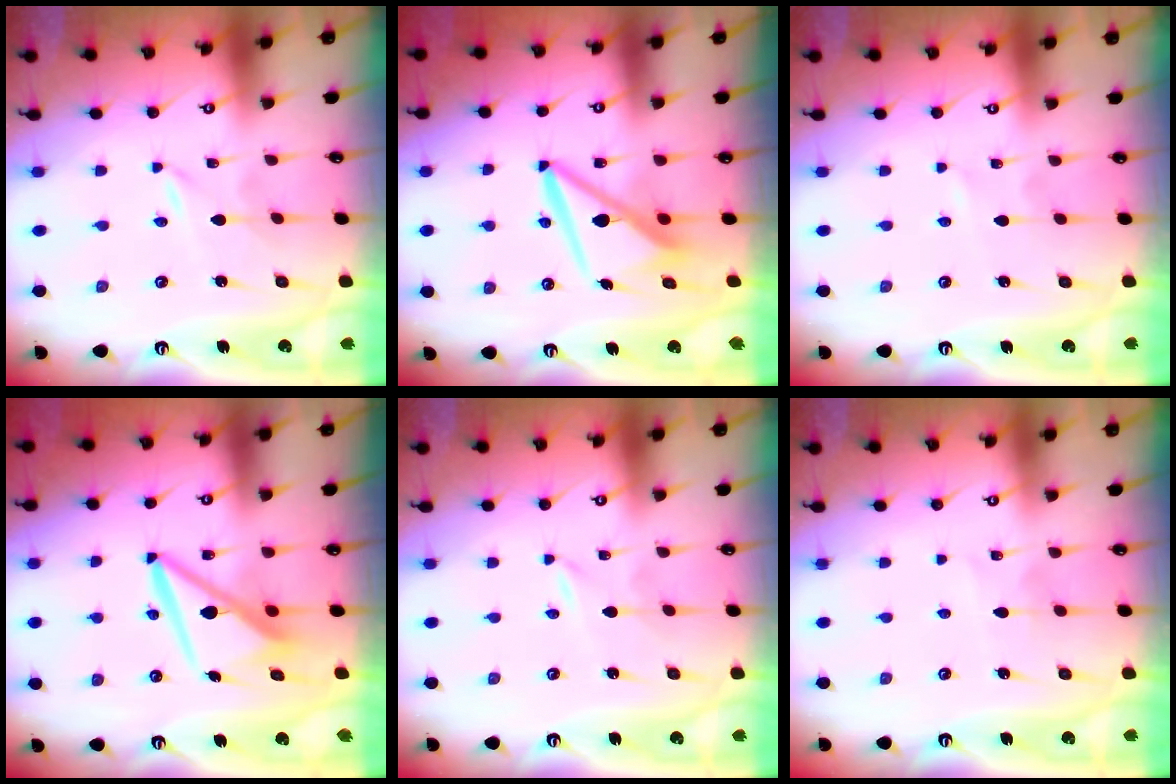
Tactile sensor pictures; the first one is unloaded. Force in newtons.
{"total": 8.9, "press": 8.9, "slide": 1.1}
{"total": 0.6, "press": 0.6, "slide": 0.1}
{"total": 8.9, "press": 8.9, "slide": 1.1}
{"total": 0.6, "press": 0.6, "slide": 0.1}
{"total": 4.0, "press": 4.0, "slide": 0.3}